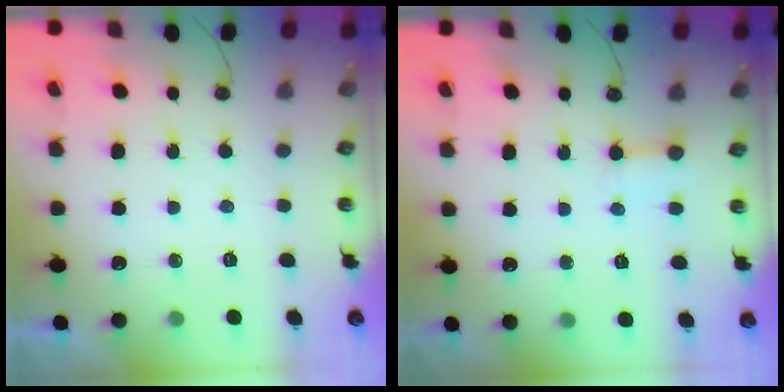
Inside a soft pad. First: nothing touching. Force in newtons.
{"total": 3.7, "press": 3.7, "slide": 0.3}